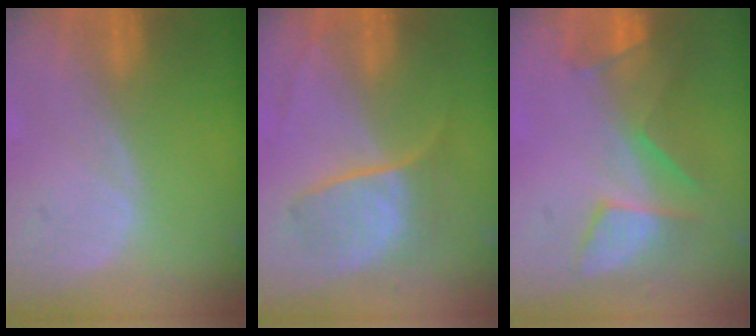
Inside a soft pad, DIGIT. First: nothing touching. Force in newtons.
{"total": 6.7, "press": 6.6, "slide": 1.1}
{"total": 7.4, "press": 7.2, "slide": 1.7}